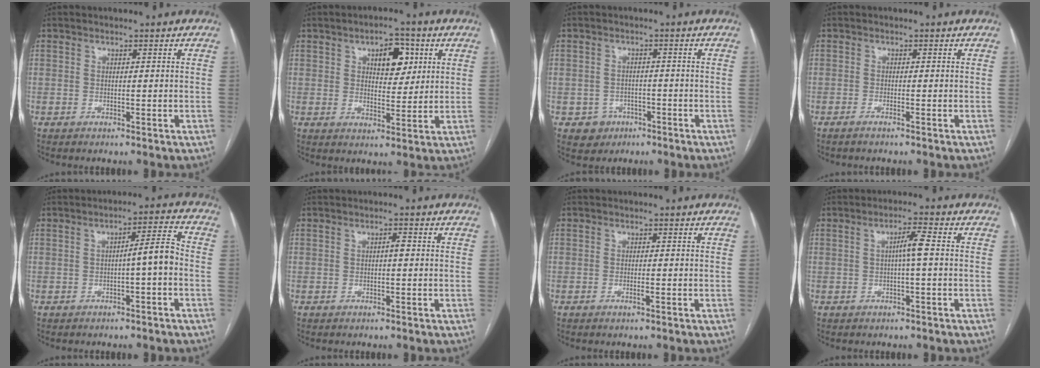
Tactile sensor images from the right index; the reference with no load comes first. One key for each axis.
{"total": 6.5, "fx": 2.5, "fy": 3.3, "fz": 5.0, "tx": -0.071, "ty": 0.009, "tz": 0.041}
{"total": 3.7, "fx": -1.8, "fy": 3.3, "fz": 0.2, "tx": 0.005, "ty": 0.014, "tz": -0.021}
{"total": 1.1, "fx": -0.8, "fy": -0.2, "fz": 0.7, "tx": -0.013, "ty": 0.000, "tz": -0.016}
{"total": 4.6, "fx": -1.0, "fy": 0.2, "fz": 4.5, "tx": -0.062, "ty": 0.014, "tz": -0.015}
{"total": 1.0, "fx": 0.0, "fy": 0.2, "fz": 1.0, "tx": -0.015, "ty": 0.002, "tz": 0.000}
{"total": 0.9, "fx": -0.4, "fy": 0.1, "fz": 0.8, "tx": -0.018, "ty": -0.002, "tz": -0.007}
{"total": 3.1, "fx": 0.0, "fy": 0.0, "fz": 3.1, "tx": -0.054, "ty": 0.006, "tz": 0.001}